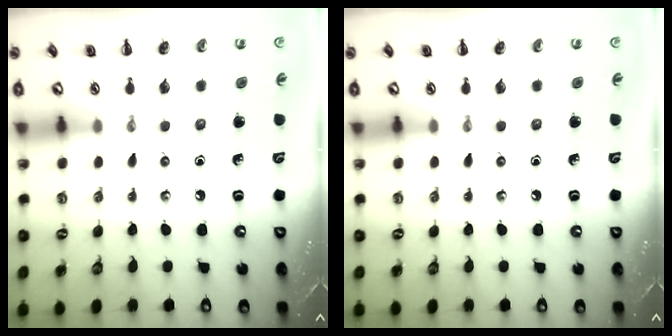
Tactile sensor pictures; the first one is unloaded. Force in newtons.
{"total": 0.0}